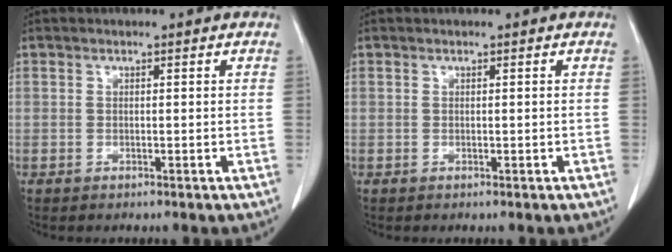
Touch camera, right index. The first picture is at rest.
{"total": 0.0}